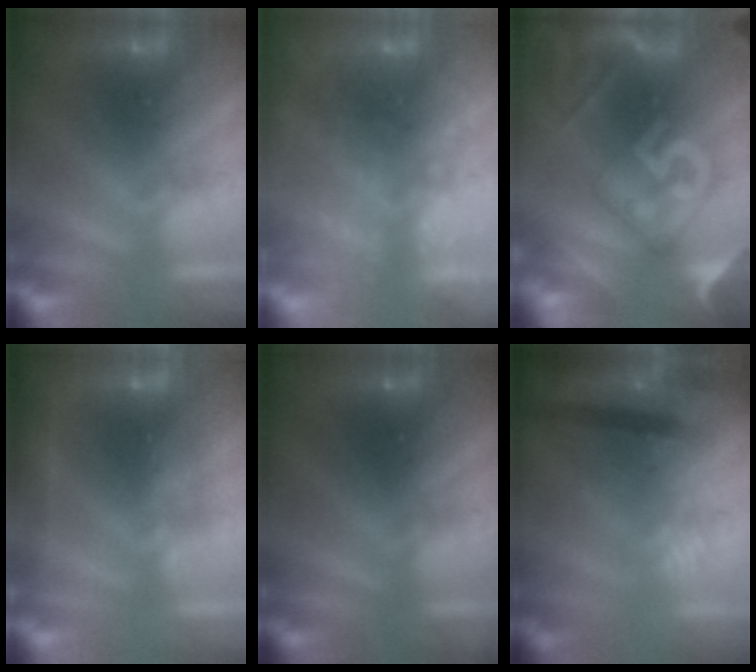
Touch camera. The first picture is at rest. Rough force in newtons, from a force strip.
{"total": 8.0}
{"total": 7.8}
{"total": 2.2}
{"total": 2.6}
{"total": 9.2}